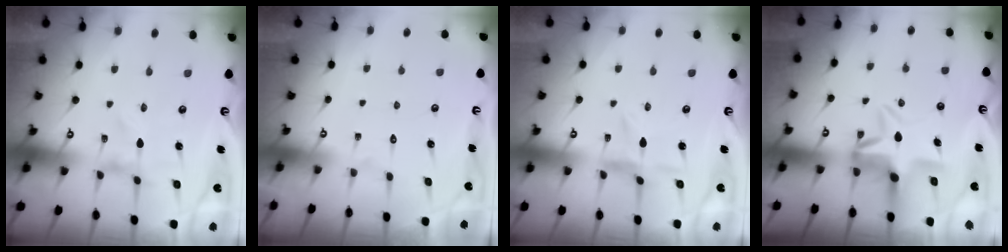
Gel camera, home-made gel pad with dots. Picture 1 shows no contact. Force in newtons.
{"total": 1.7, "press": 1.6, "slide": 0.1}
{"total": 1.7, "press": 1.7, "slide": 0.2}
{"total": 7.1, "press": 7.0, "slide": 0.8}